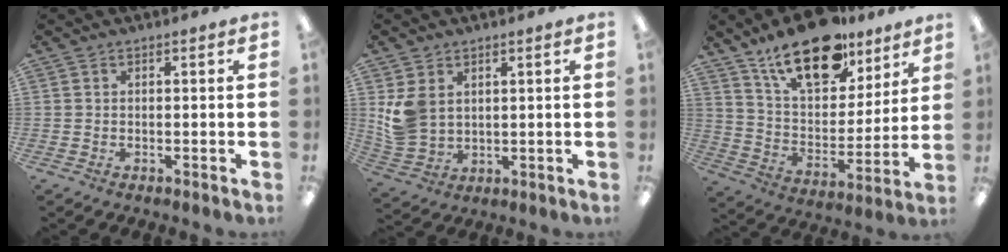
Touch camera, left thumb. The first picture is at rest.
{"total": 7.4, "force": [2.9, 5.7, 3.8], "torque": [-0.078, 0.000, 0.060]}
{"total": 21.0, "force": [14.6, 9.9, 11.4], "torque": [-0.188, -0.077, 0.255]}